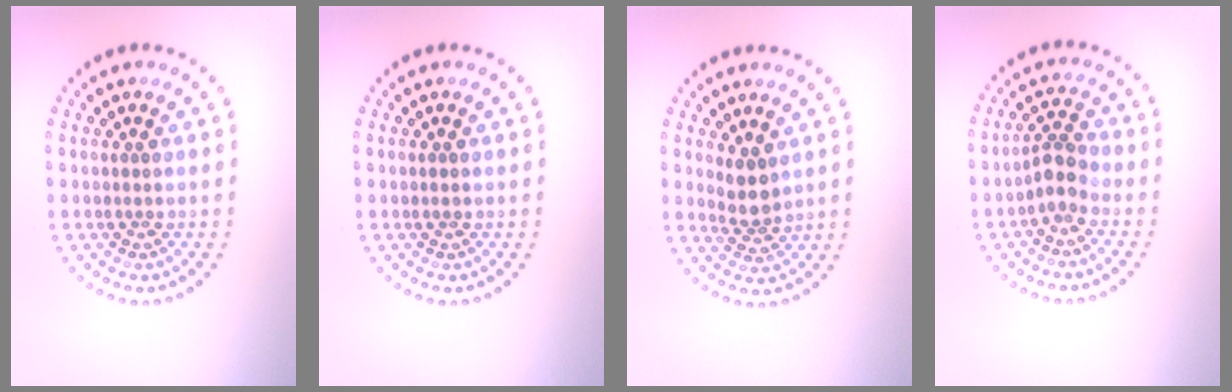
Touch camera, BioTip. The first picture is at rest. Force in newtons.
{"total": 0.7, "press": 0.7, "slide": 0.0}
{"total": 2.5, "press": 2.1, "slide": 1.3}
{"total": 2.3, "press": 1.8, "slide": 1.3}